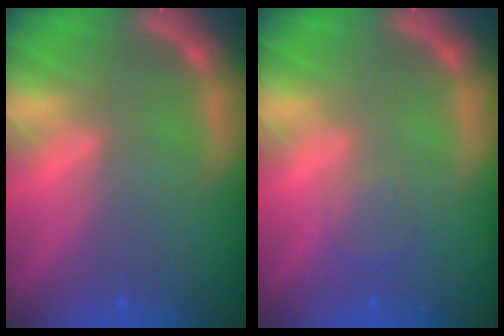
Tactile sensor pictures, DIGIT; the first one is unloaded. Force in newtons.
{"total": 1.5}